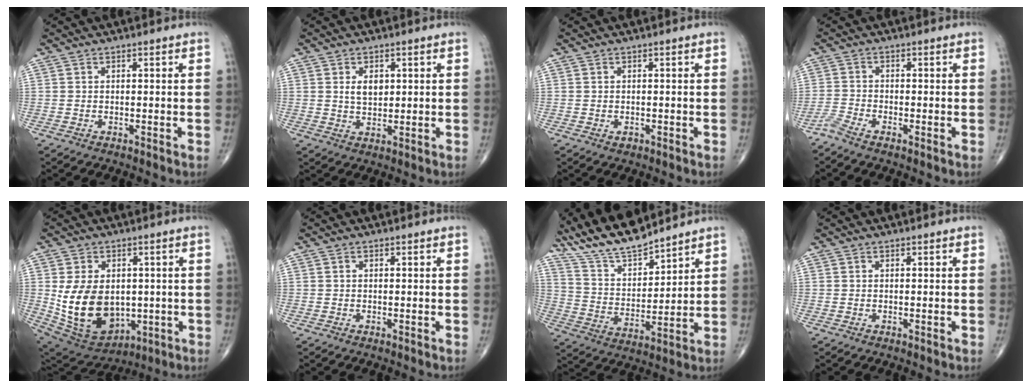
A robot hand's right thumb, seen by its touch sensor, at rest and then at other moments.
{"total": 3.9, "force": [1.1, 2.5, 2.8], "torque": [-0.034, -0.008, 0.021]}
{"total": 0.8, "force": [-0.3, 0.6, 0.4], "torque": [-0.003, 0.000, -0.001]}
{"total": 2.3, "force": [-2.0, 0.4, 1.1], "torque": [-0.034, 0.007, -0.048]}
{"total": 16.4, "force": [-0.5, 11.6, 11.6], "torque": [-0.182, -0.006, 0.029]}
{"total": 0.0}
{"total": 13.2, "force": [12.1, 2.5, 4.5], "torque": [-0.071, -0.056, 0.239]}
{"total": 0.0}